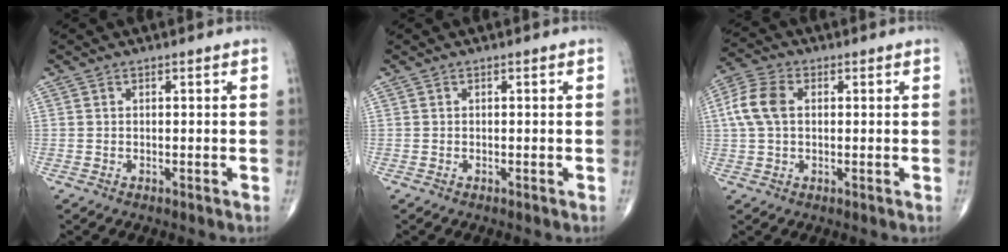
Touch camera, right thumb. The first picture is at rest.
{"total": 0.0}
{"total": 7.6, "force": [1.1, 4.9, 5.7], "torque": [-0.134, 0.018, 0.019]}